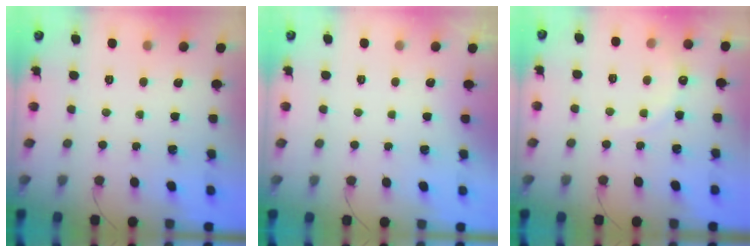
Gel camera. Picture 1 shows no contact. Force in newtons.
{"total": 3.0, "press": 3.0, "slide": 0.1}
{"total": 6.5, "press": 6.3, "slide": 1.4}